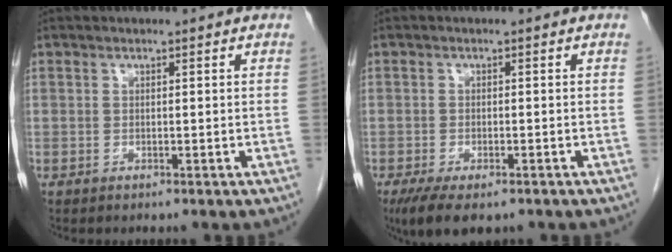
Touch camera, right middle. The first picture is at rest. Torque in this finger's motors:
{"motor_torque": [0.82, -0.60, 0.11, 0.05]}